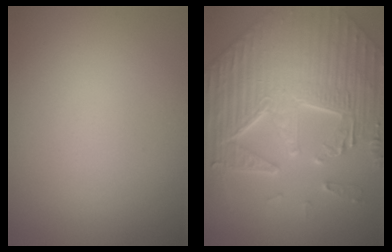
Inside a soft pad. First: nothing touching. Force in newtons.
{"total": 8.5, "press": 7.1, "slide": 4.7}